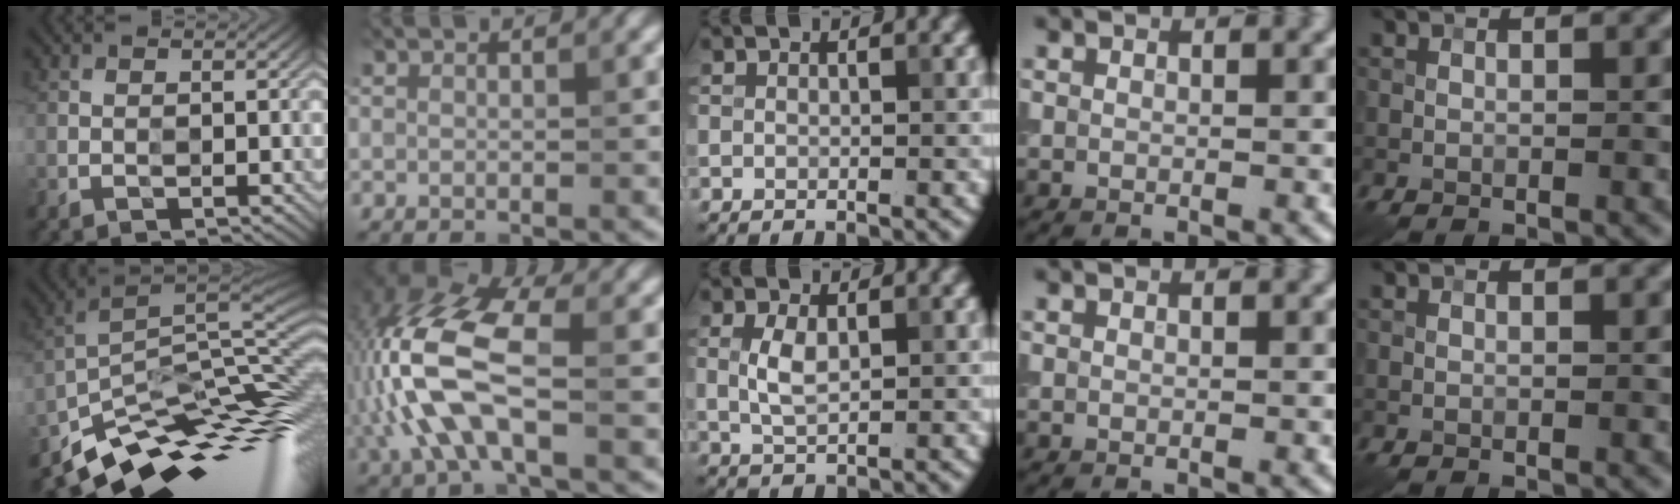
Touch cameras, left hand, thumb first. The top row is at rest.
{"thumb": {"total": 11.9, "force": [-6.9, 4.2, 8.7], "torque": [-0.162, -0.003, -0.123]}, "index": {"total": 9.5, "force": [-1.4, 4.4, 8.3], "torque": [-0.196, 0.018, -0.036]}, "middle": {"total": 2.3, "force": [0.4, 1.2, 2.0], "torque": [-0.049, 0.001, 0.011]}}